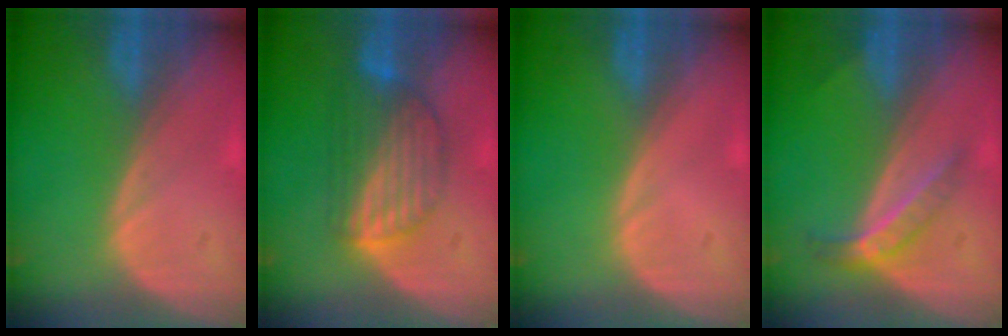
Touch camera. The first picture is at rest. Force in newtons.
{"total": 7.1, "press": 7.0, "slide": 1.3}
{"total": 0.0}
{"total": 4.5, "press": 4.1, "slide": 2.0}